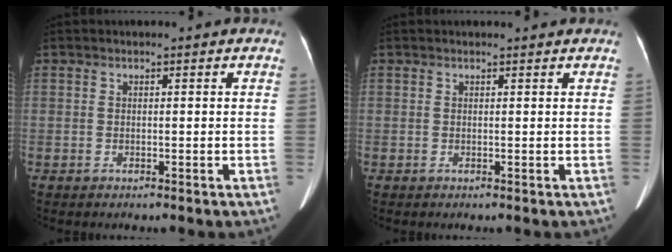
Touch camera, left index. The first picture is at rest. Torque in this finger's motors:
{"motor_torque": [0.21, -0.18, -0.01, 0.02]}